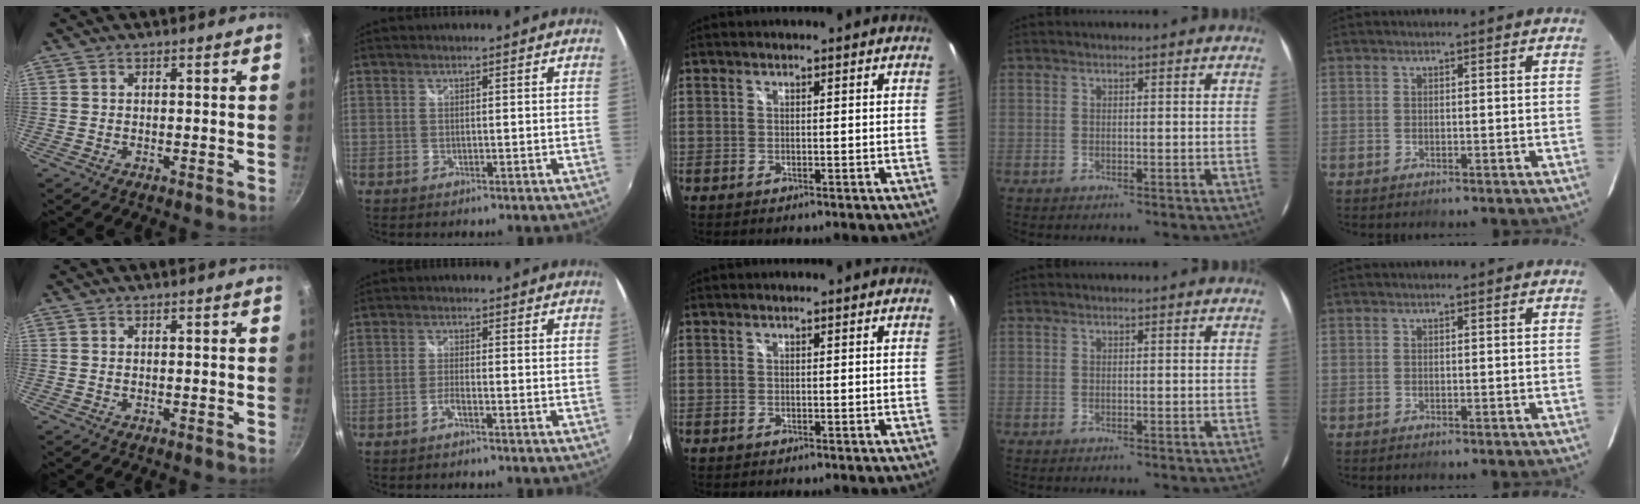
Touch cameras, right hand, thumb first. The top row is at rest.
{"index": {"total": 1.9, "force": [-1.2, 0.1, 1.4], "torque": [-0.036, 0.003, -0.028]}}